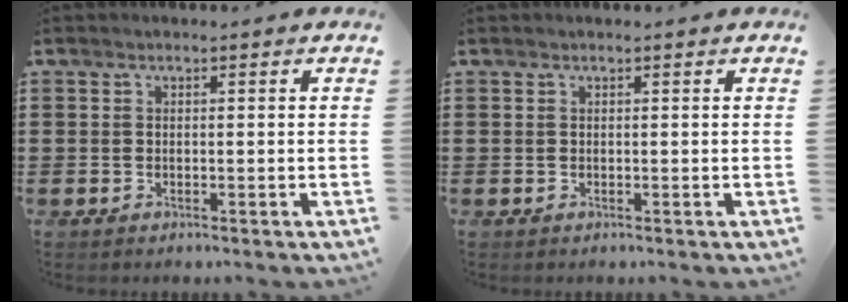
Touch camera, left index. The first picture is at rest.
{"total": 0.0}